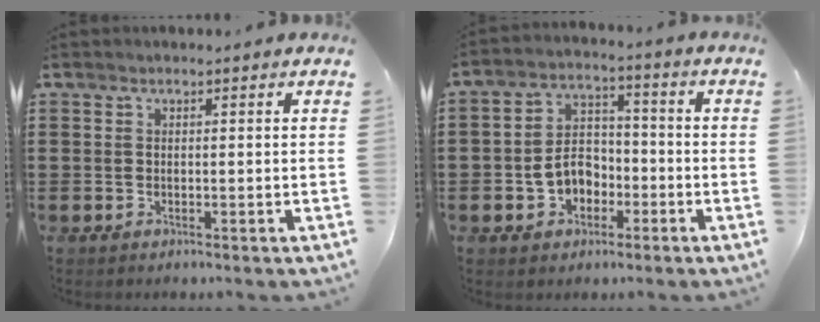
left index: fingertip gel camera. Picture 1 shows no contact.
{"total": 6.1, "force": [-2.0, 4.7, 3.3], "torque": [-0.078, 0.011, -0.042]}